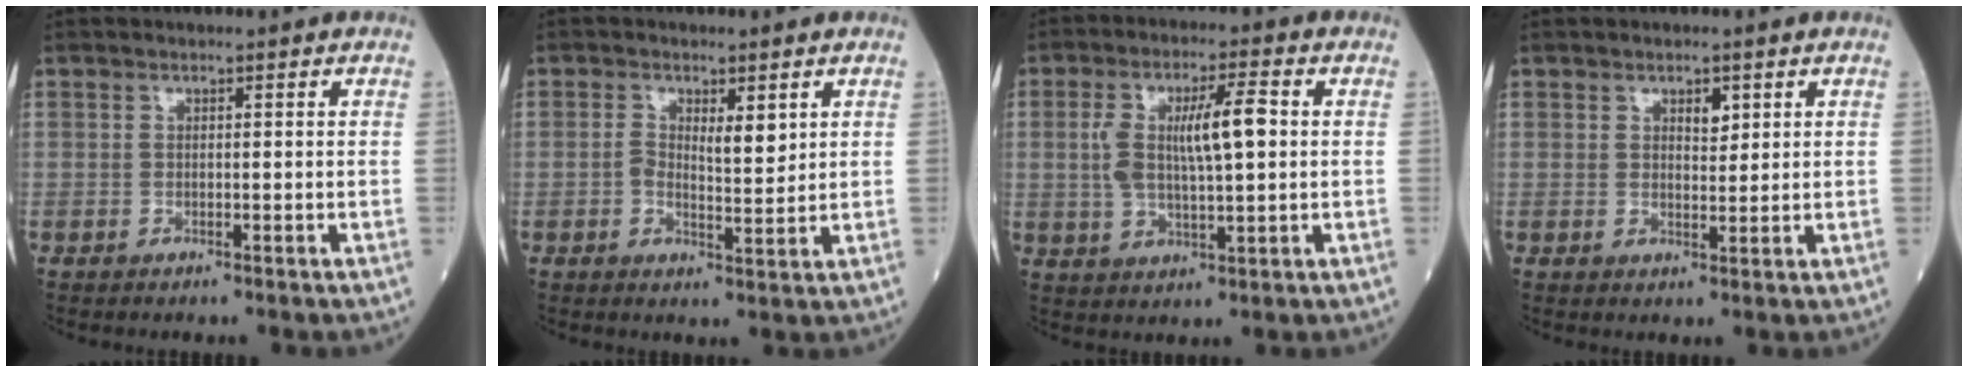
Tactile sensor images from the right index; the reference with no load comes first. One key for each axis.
{"total": 4.0, "fx": 1.2, "fy": 1.5, "fz": 3.5, "tx": -0.058, "ty": 0.001, "tz": 0.021}
{"total": 9.3, "fx": 1.3, "fy": 2.2, "fz": 9.0, "tx": -0.177, "ty": 0.019, "tz": 0.031}
{"total": 2.3, "fx": 1.2, "fy": 1.0, "fz": 1.6, "tx": -0.023, "ty": -0.002, "tz": 0.019}